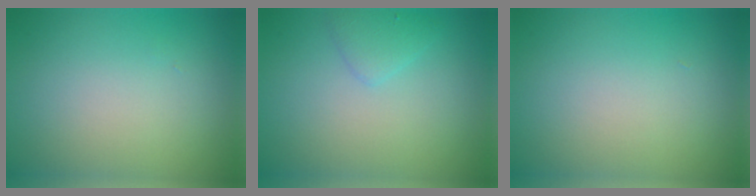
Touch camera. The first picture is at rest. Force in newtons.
{"total": 1.5, "press": 1.5, "slide": 0.1}
{"total": 0.0}